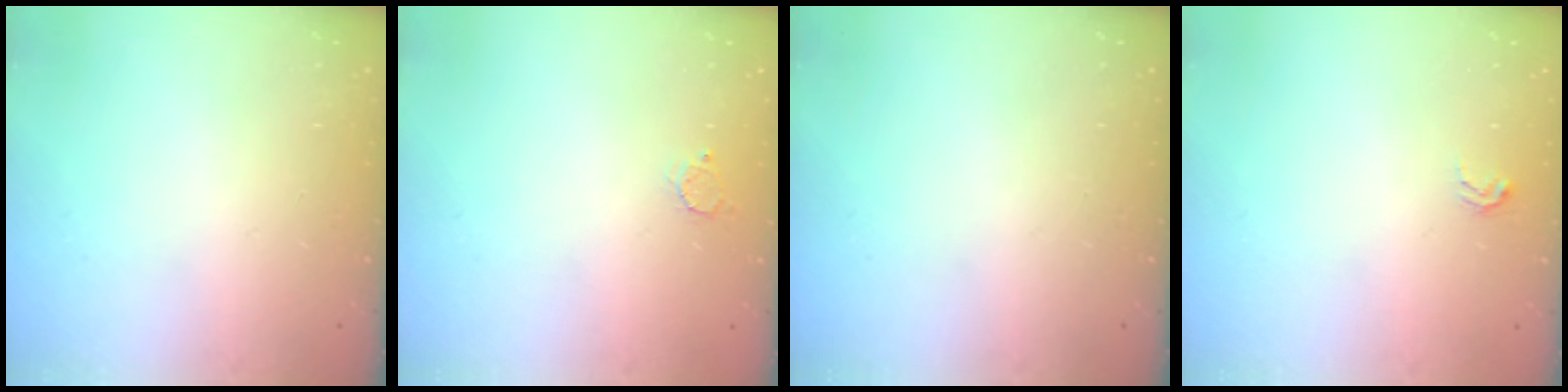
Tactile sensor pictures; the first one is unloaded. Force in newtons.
{"total": 2.1, "press": 2.1, "slide": 0.2}
{"total": 0.0}
{"total": 2.7, "press": 2.7, "slide": 0.4}